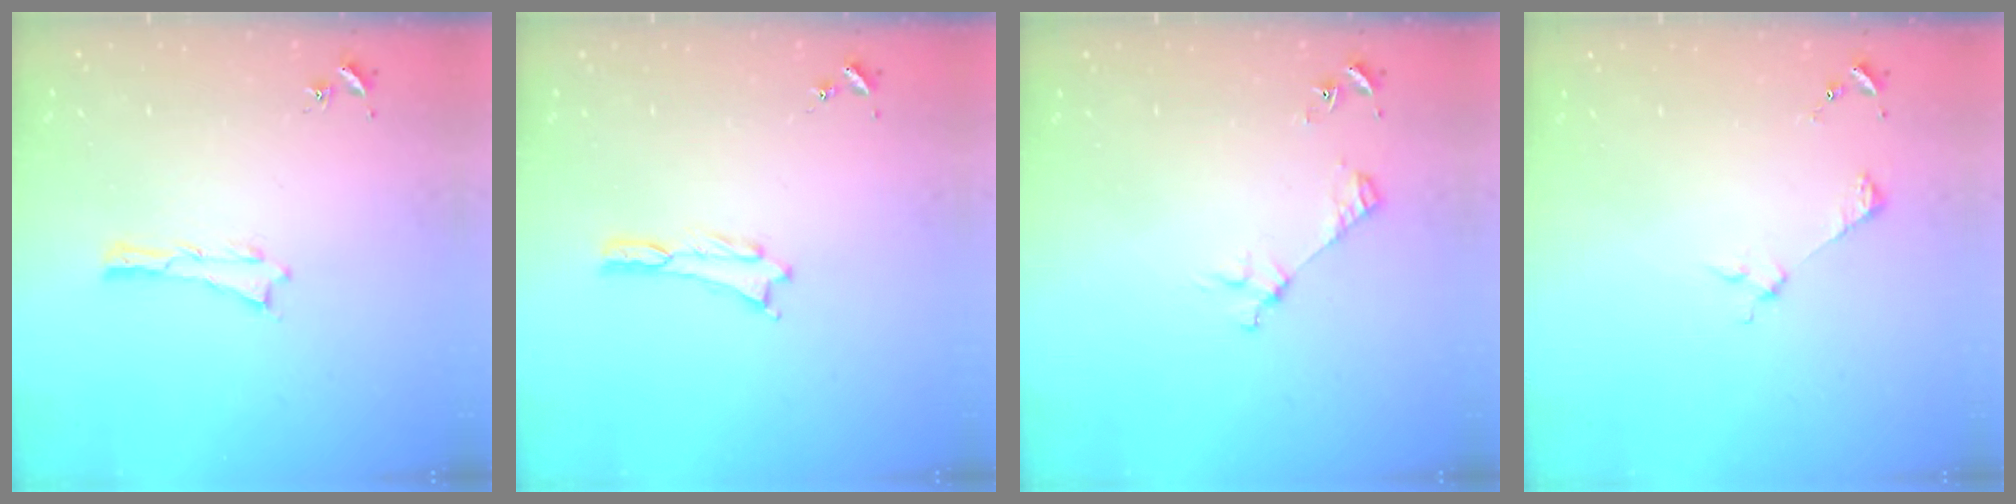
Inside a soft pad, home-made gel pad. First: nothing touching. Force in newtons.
{"total": 0.0}
{"total": 3.1, "press": 3.1, "slide": 0.3}
{"total": 2.5, "press": 2.5, "slide": 0.2}